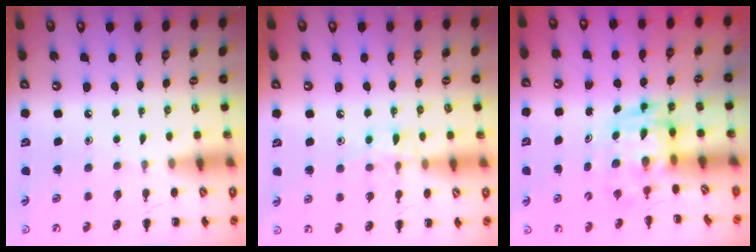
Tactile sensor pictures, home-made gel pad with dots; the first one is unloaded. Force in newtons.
{"total": 8.7, "press": 8.6, "slide": 1.2}
{"total": 2.9, "press": 2.9, "slide": 0.6}